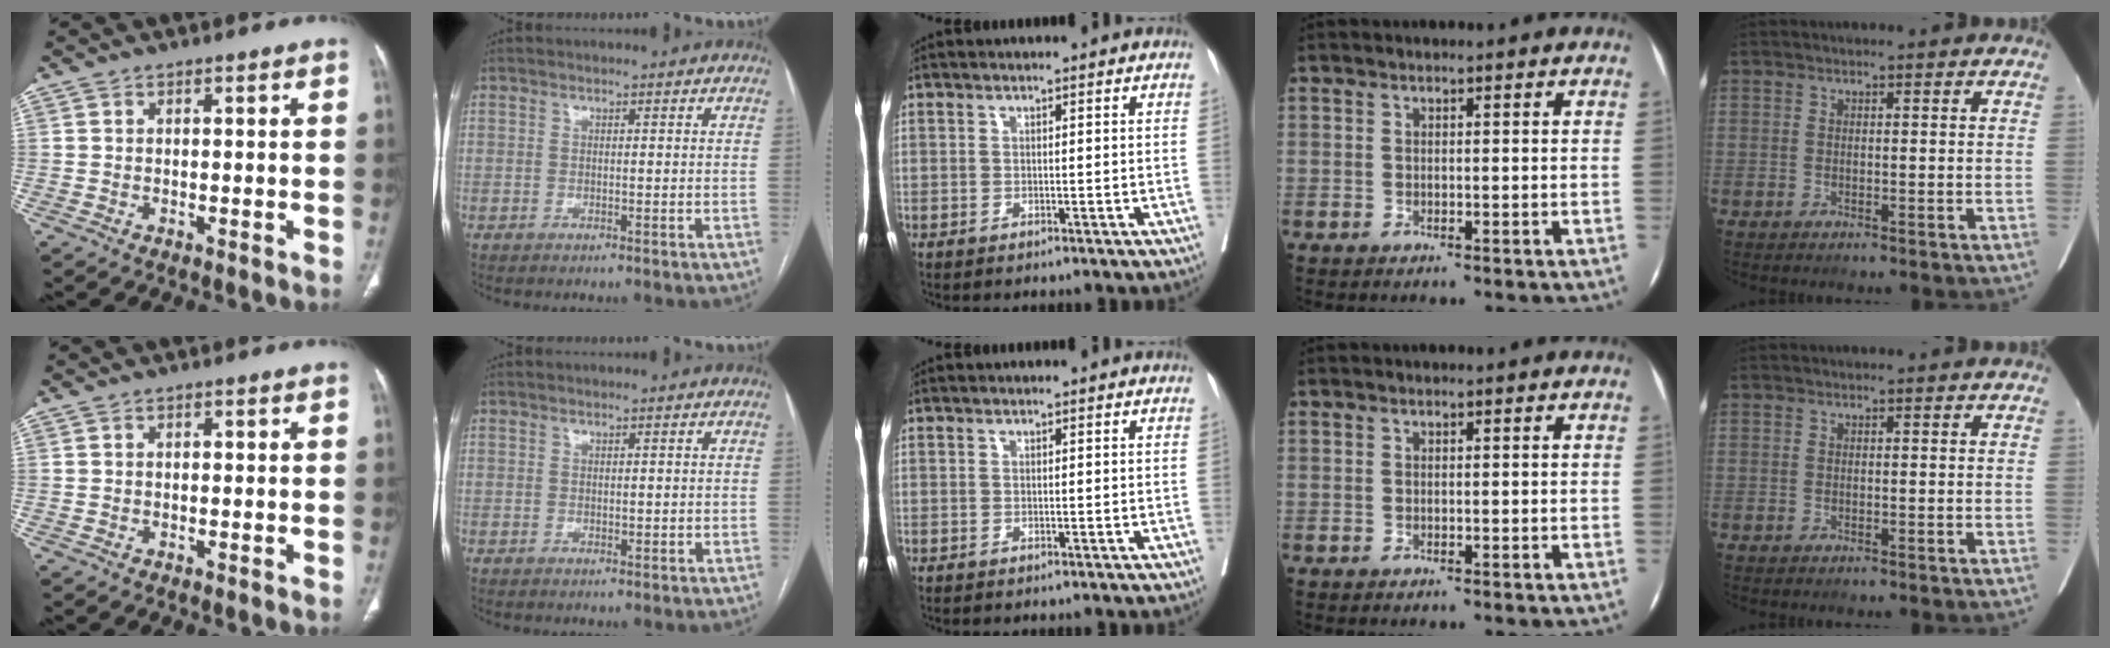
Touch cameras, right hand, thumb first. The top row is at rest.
{"thumb": {"total": 0.6, "force": [0.1, 0.4, 0.5], "torque": [-0.012, 0.005, 0.004]}, "index": {"total": 0.9, "force": [0.1, 0.6, 0.7], "torque": [-0.008, -0.001, 0.004]}}